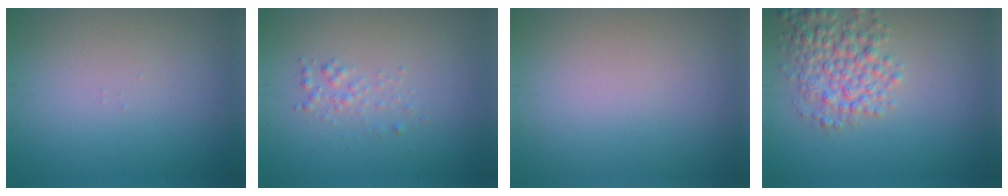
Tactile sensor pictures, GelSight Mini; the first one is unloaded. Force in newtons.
{"total": 1.3, "press": 1.3, "slide": 0.1}
{"total": 0.0}
{"total": 4.5, "press": 4.5, "slide": 0.1}